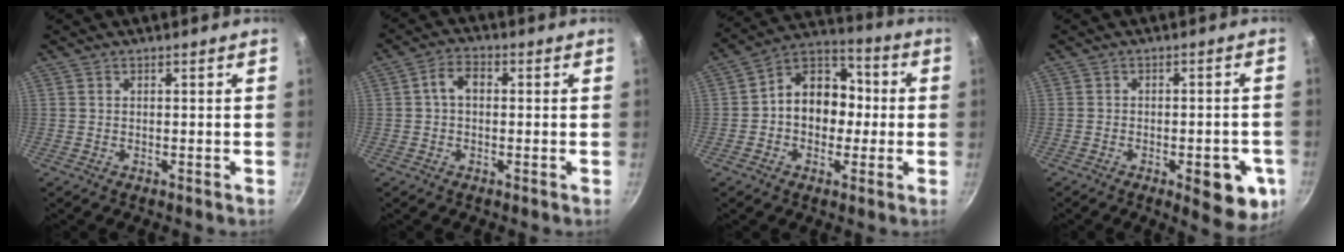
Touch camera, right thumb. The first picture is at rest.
{"total": 4.3, "force": [0.3, 2.9, 3.1], "torque": [-0.049, 0.014, -0.001]}
{"total": 13.1, "force": [-0.4, 10.3, 8.2], "torque": [-0.070, 0.041, -0.026]}
{"total": 10.5, "force": [-3.7, 4.3, 8.9], "torque": [-0.074, 0.012, -0.042]}